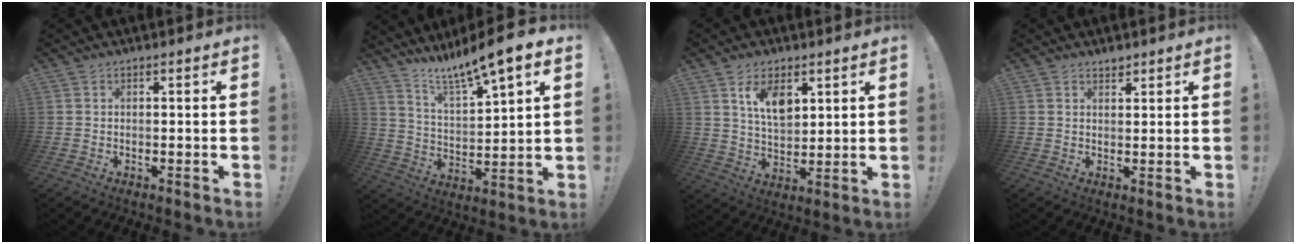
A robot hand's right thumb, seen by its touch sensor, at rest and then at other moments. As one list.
[{"total": 11.2, "force": [9.6, 0.7, 5.8], "torque": [-0.111, -0.078, 0.157]}, {"total": 9.5, "force": [5.1, 5.4, 6.0], "torque": [-0.094, -0.022, 0.092]}, {"total": 1.9, "force": [1.7, 0.6, 0.6], "torque": [0.002, -0.013, 0.029]}]